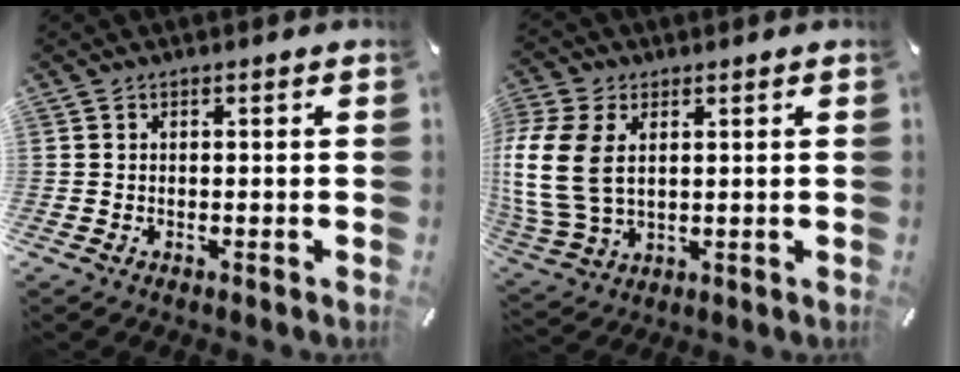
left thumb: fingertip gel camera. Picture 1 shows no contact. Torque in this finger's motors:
{"motor_torque": [1.84, 1.84, 1.86, 0.24, 1.03]}